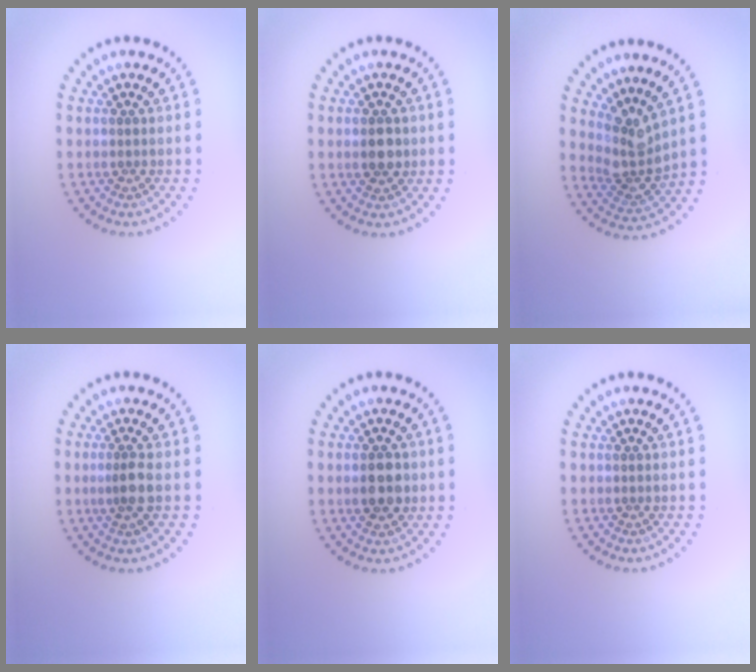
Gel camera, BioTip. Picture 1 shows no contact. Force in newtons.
{"total": 2.1, "press": 2.1, "slide": 0.2}
{"total": 3.3, "press": 2.4, "slide": 2.2}
{"total": 2.1, "press": 1.7, "slide": 1.2}
{"total": 3.2, "press": 3.2, "slide": 0.2}
{"total": 0.0}